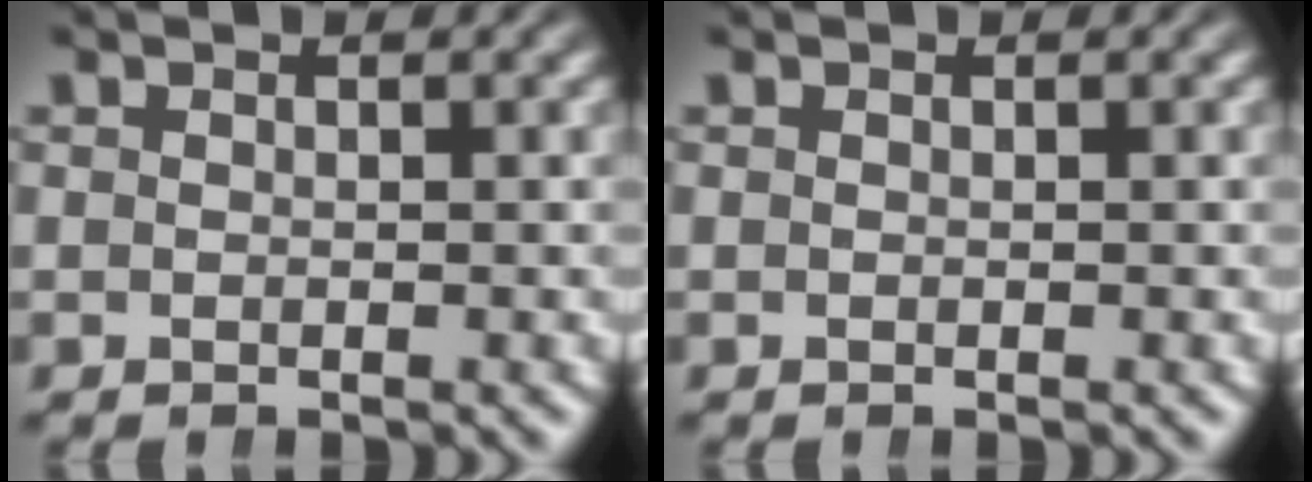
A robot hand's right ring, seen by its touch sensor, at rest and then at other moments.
{"total": 0.0}